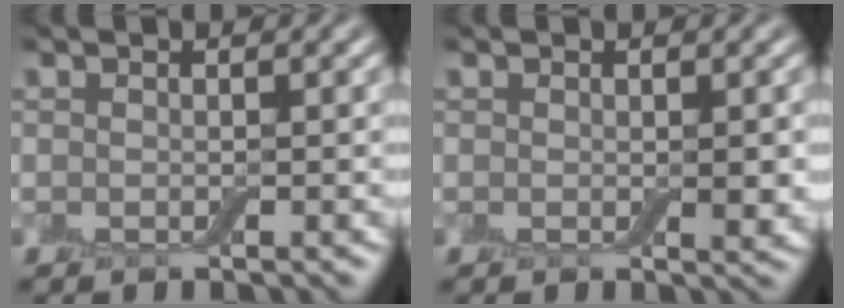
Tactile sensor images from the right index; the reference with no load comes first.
{"total": 1.4, "force": [0.0, 0.6, 1.2], "torque": [-0.013, -0.003, 0.001]}